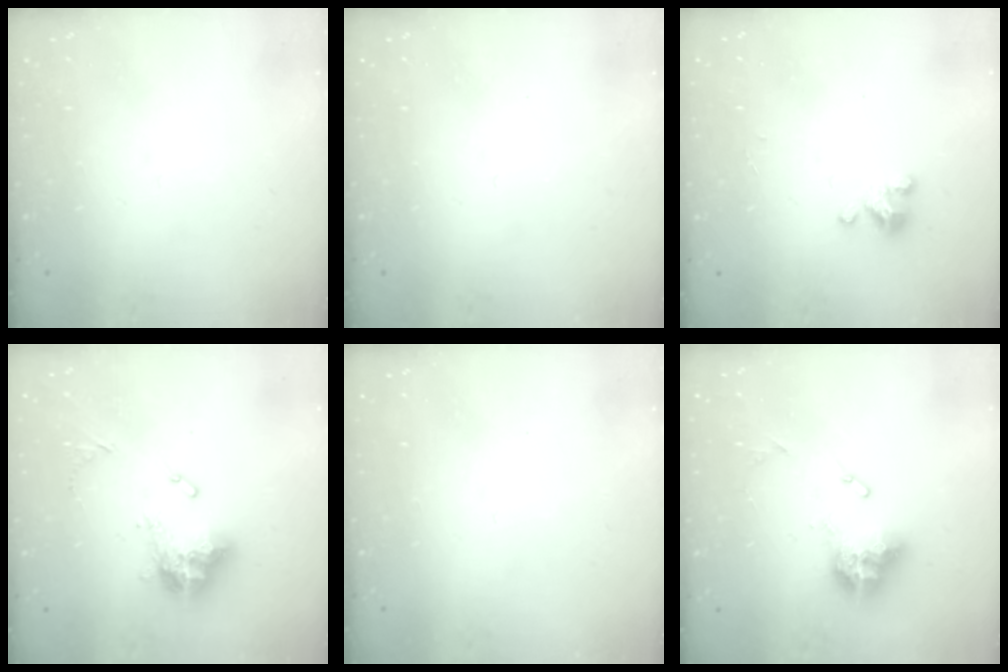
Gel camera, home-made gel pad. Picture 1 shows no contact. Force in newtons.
{"total": 0.0}
{"total": 2.5, "press": 2.5, "slide": 0.3}
{"total": 13.3, "press": 13.3, "slide": 1.5}
{"total": 0.0}
{"total": 10.5, "press": 10.4, "slide": 1.2}